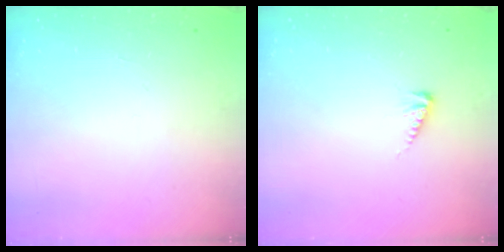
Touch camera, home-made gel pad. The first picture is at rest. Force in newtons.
{"total": 2.9, "press": 2.9, "slide": 0.2}